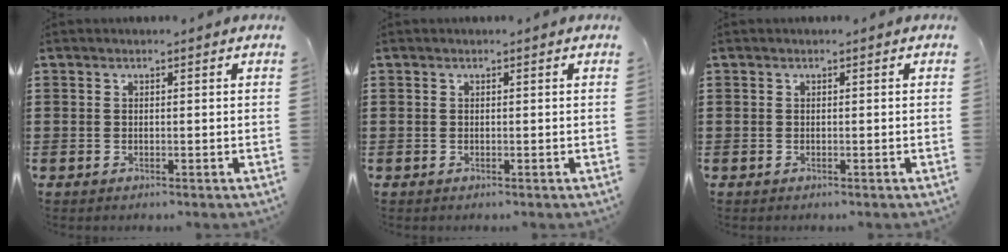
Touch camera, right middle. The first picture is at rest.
{"total": 0.0}
{"total": 0.0}